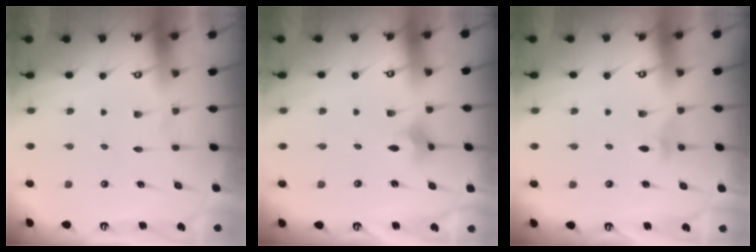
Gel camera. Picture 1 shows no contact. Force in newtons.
{"total": 2.8, "press": 2.8, "slide": 0.7}
{"total": 4.2, "press": 4.1, "slide": 0.9}